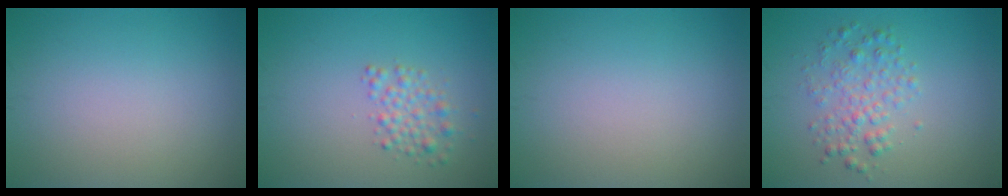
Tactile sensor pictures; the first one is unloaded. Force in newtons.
{"total": 2.2, "press": 2.2, "slide": 0.1}
{"total": 0.0}
{"total": 2.8, "press": 2.8, "slide": 0.0}